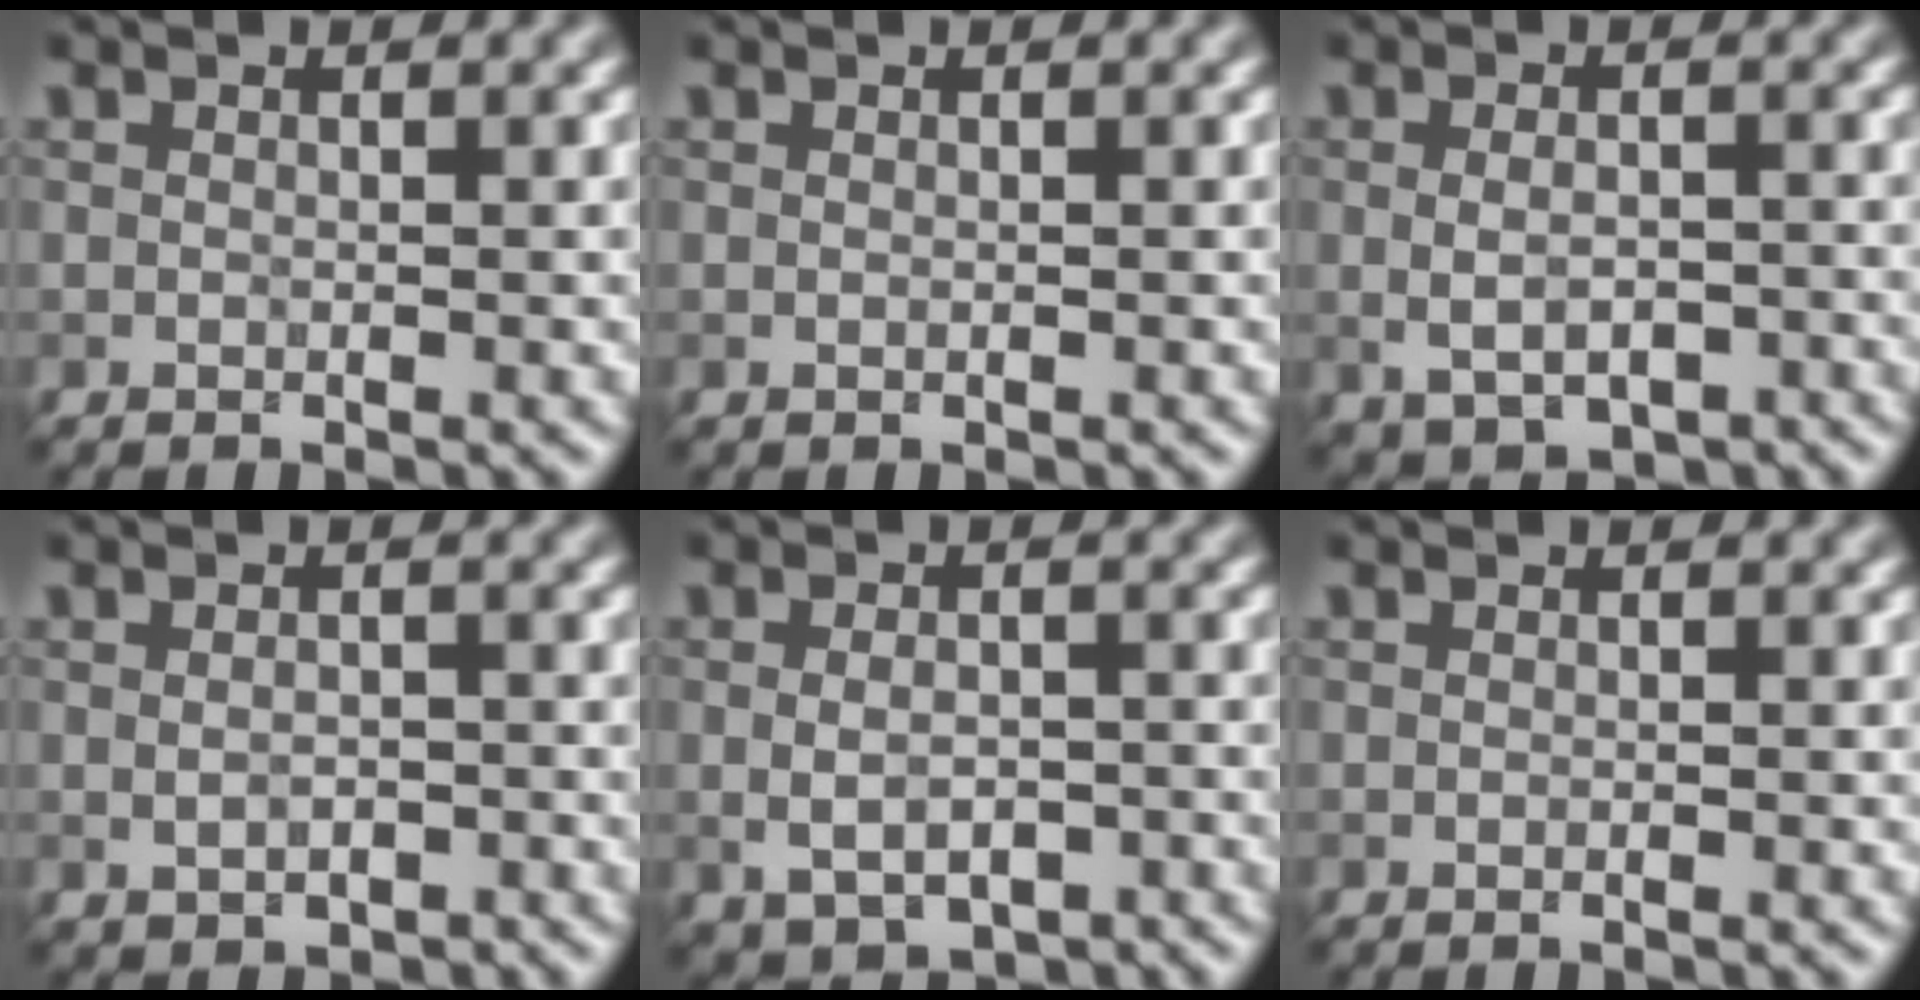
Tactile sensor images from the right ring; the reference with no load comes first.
{"total": 0.0}
{"total": 4.0, "force": [-1.1, 2.4, 3.0], "torque": [-0.055, -0.007, -0.015]}
{"total": 2.2, "force": [-0.8, 1.4, 1.5], "torque": [-0.027, -0.003, -0.011]}
{"total": 4.5, "force": [-1.5, 2.8, 3.2], "torque": [-0.053, -0.005, -0.022]}
{"total": 0.0}